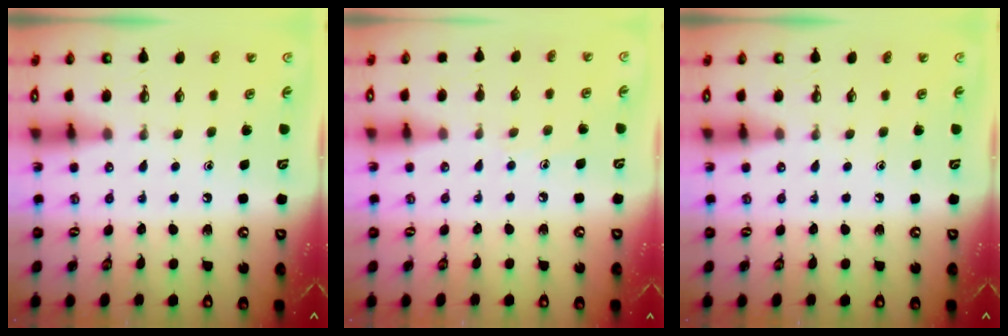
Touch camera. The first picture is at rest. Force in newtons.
{"total": 3.8, "press": 3.8, "slide": 0.4}
{"total": 0.0}